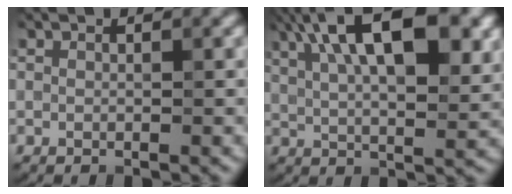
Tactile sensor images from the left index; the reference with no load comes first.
{"total": 14.5, "force": [6.2, 5.9, 11.7], "torque": [-0.155, 0.031, 0.076]}